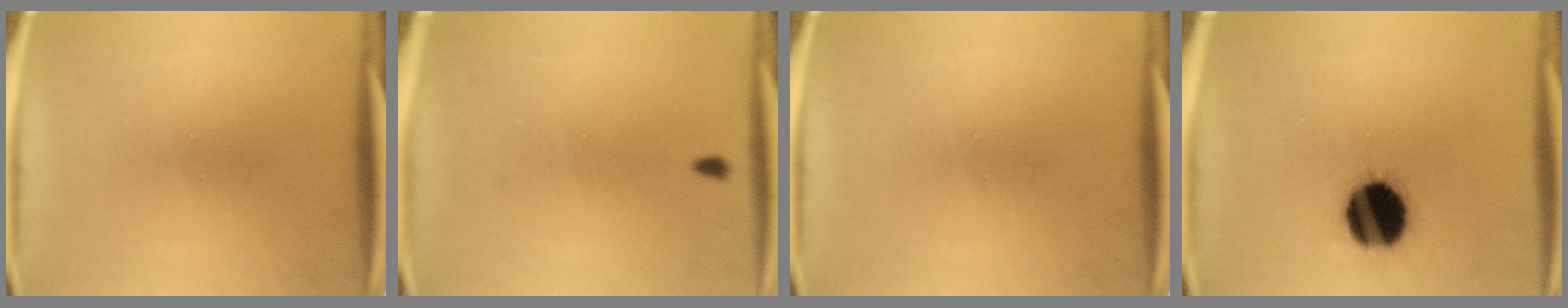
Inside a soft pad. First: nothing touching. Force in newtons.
{"total": 0.8}
{"total": 0.0}
{"total": 17.7}